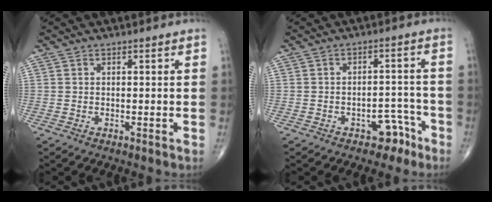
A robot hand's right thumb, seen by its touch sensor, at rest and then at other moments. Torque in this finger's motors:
{"motor_torque": [3.15, 1.86, 1.64, -1.14, 0.57]}